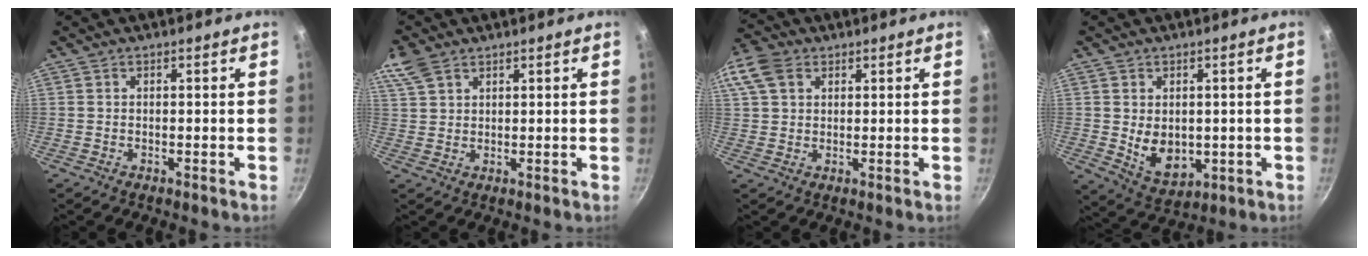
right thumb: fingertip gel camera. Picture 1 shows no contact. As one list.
[{"total": 5.9, "force": [3.8, 3.4, 2.9], "torque": [-0.056, 0.004, 0.077]}, {"total": 9.2, "force": [3.9, 6.5, 5.2], "torque": [-0.105, 0.012, 0.068]}, {"total": 8.0, "force": [0.0, 5.8, 5.6], "torque": [-0.074, -0.017, 0.021]}]